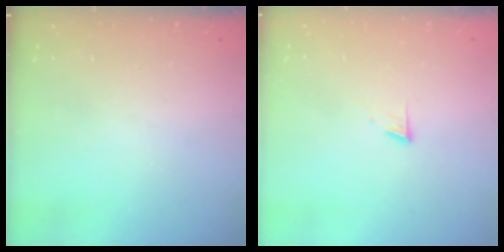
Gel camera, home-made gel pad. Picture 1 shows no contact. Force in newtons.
{"total": 5.1, "press": 5.1, "slide": 0.6}